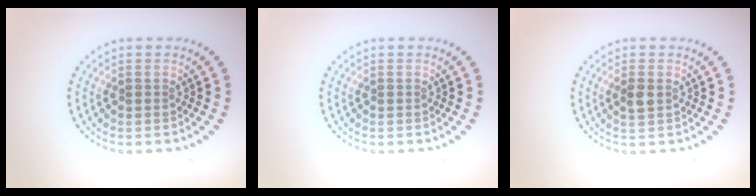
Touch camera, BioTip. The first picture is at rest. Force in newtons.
{"total": 0.0}
{"total": 1.3, "press": 1.3, "slide": 0.1}